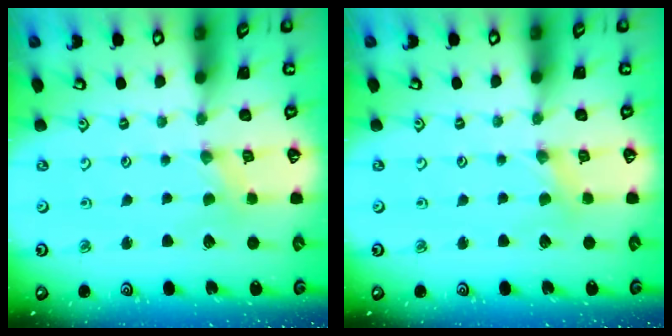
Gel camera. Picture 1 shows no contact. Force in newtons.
{"total": 2.1, "press": 2.1, "slide": 0.4}